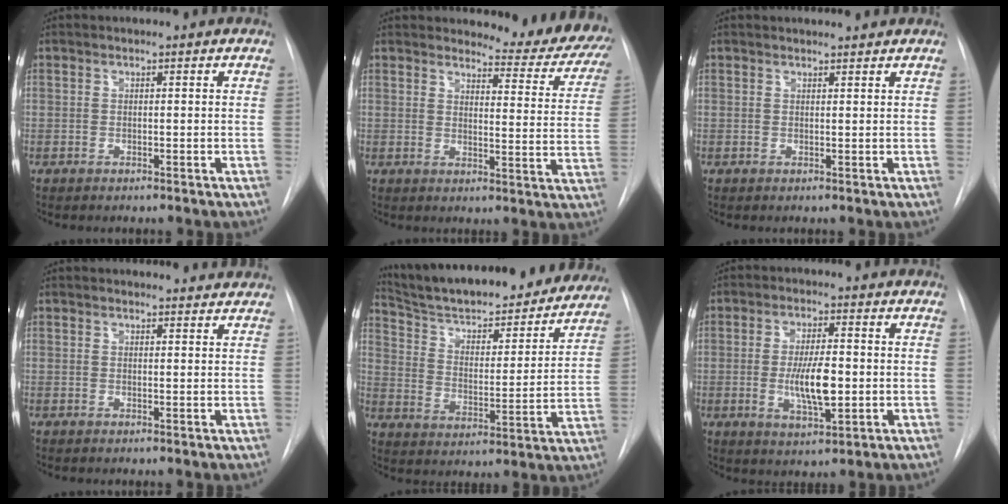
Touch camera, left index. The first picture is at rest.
{"total": 14.2, "force": [13.7, 2.1, 2.9], "torque": [-0.011, -0.091, 0.133]}
{"total": 3.4, "force": [3.3, 0.3, 0.6], "torque": [-0.009, 0.014, 0.038]}
{"total": 3.9, "force": [3.8, 0.8, 0.2], "torque": [-0.002, 0.002, 0.033]}
{"total": 26.7, "force": [23.9, 5.7, 10.6], "torque": [-0.167, -0.024, 0.329]}
{"total": 7.4, "force": [-0.8, 2.1, 7.1], "torque": [-0.131, -0.012, -0.012]}